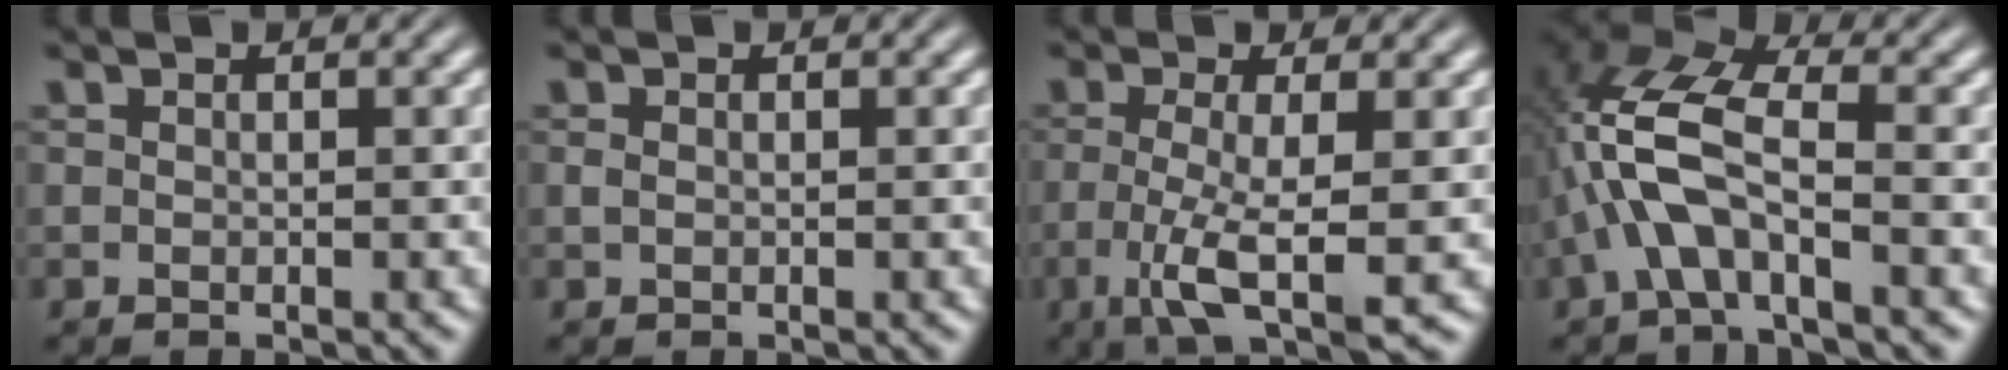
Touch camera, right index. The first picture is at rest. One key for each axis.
{"total": 0.9, "fx": 0.0, "fy": -0.9, "fz": 0.0, "tx": 0.006, "ty": -0.004, "tz": 0.008}
{"total": 6.1, "fx": -1.6, "fy": 1.3, "fz": 5.7, "tx": -0.109, "ty": -0.033, "tz": -0.011}
{"total": 7.0, "fx": 1.3, "fy": 3.0, "fz": 6.2, "tx": -0.139, "ty": -0.005, "tz": 0.026}